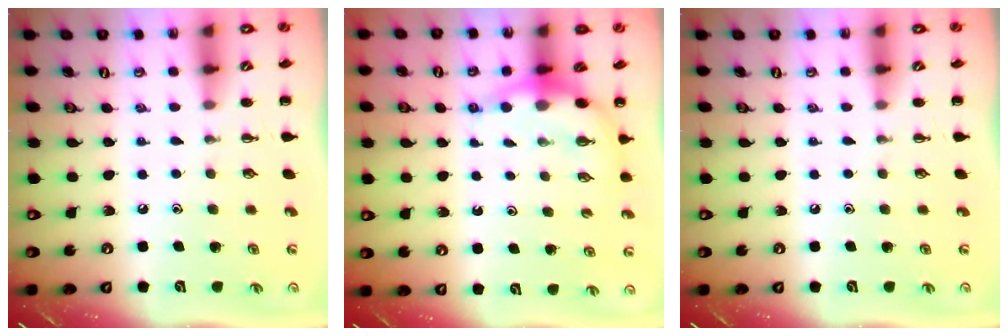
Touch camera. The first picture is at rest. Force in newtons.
{"total": 6.5, "press": 6.4, "slide": 1.0}
{"total": 0.0}